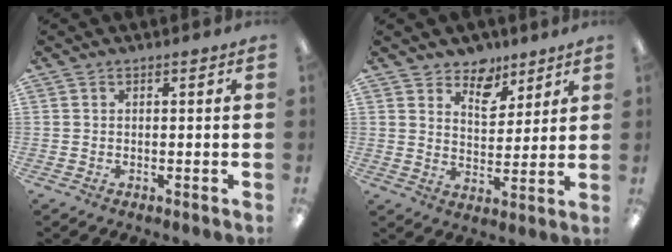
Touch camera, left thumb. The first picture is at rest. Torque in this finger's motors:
{"motor_torque": [0.37, 0.42, -0.19, 0.24, 0.00]}